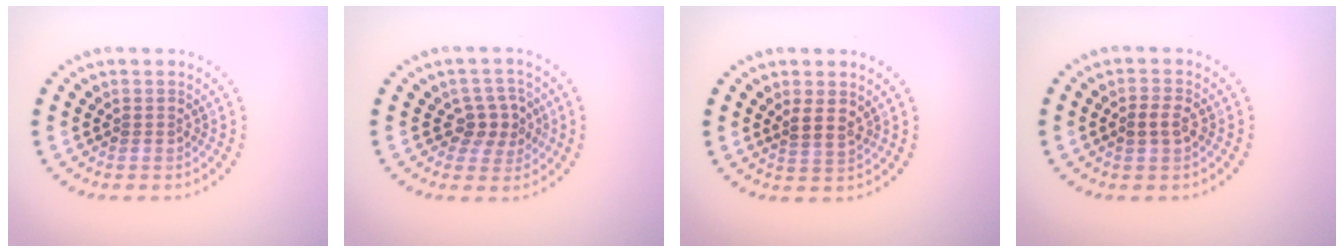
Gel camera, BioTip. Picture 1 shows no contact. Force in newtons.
{"total": 2.9, "press": 2.7, "slide": 1.2}
{"total": 1.8, "press": 1.5, "slide": 1.1}
{"total": 1.9, "press": 1.9, "slide": 0.2}